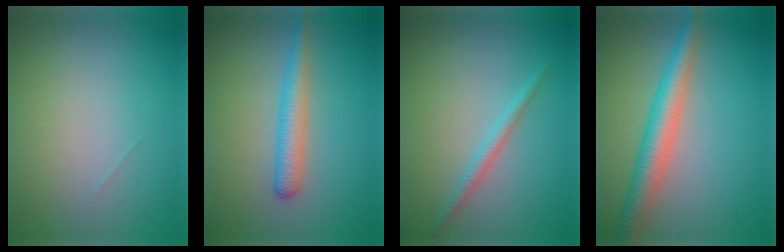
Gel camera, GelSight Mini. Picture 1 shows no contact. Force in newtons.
{"total": 2.8, "press": 2.8, "slide": 0.1}
{"total": 1.4, "press": 1.4, "slide": 0.1}
{"total": 4.6, "press": 4.6, "slide": 0.1}